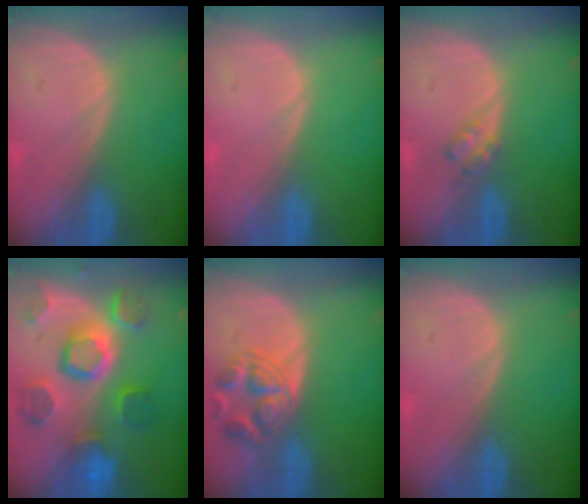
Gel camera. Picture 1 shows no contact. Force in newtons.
{"total": 0.0}
{"total": 2.3, "press": 2.2, "slide": 0.3}
{"total": 11.3, "press": 10.0, "slide": 5.2}
{"total": 6.0, "press": 6.0, "slide": 0.4}
{"total": 0.0}